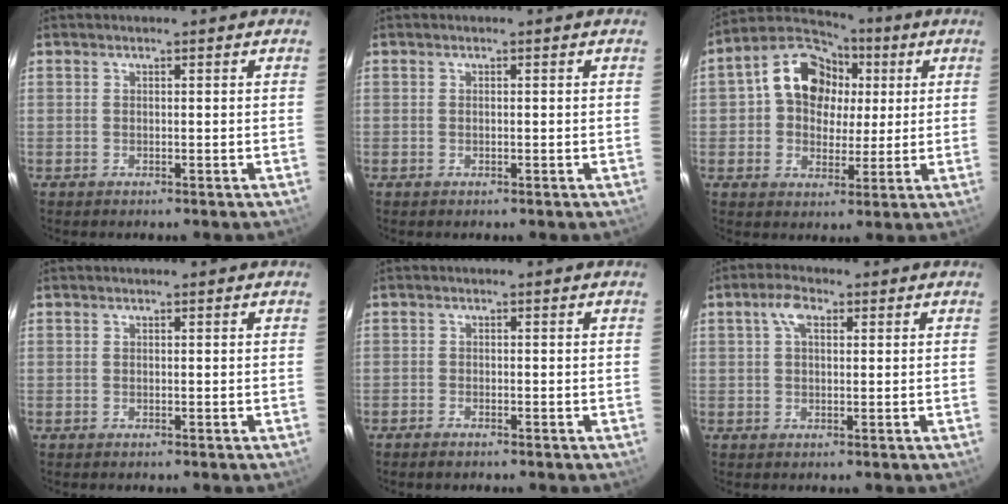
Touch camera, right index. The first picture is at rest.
{"total": 0.0}
{"total": 12.0, "force": [2.6, 9.8, 6.4], "torque": [-0.139, 0.035, 0.040]}
{"total": 0.0}
{"total": 1.2, "force": [-1.1, 0.4, 0.2], "torque": [-0.013, -0.001, -0.025]}
{"total": 3.2, "force": [1.4, 1.5, 2.5], "torque": [-0.046, 0.010, 0.025]}